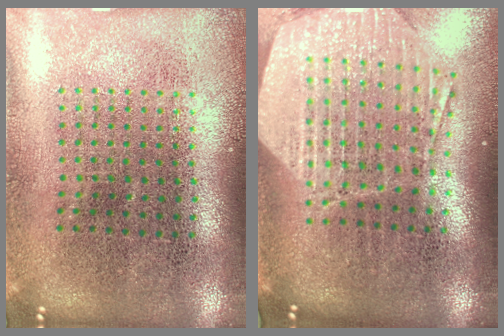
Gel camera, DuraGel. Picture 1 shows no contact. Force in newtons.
{"total": 2.9, "press": 2.3, "slide": 1.8}